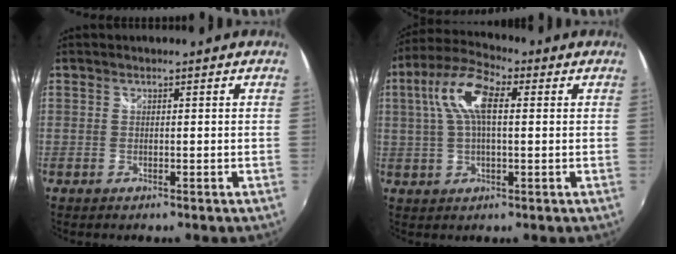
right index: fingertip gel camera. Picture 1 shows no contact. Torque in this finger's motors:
{"motor_torque": [1.27, 0.07, 0.58, 0.14]}